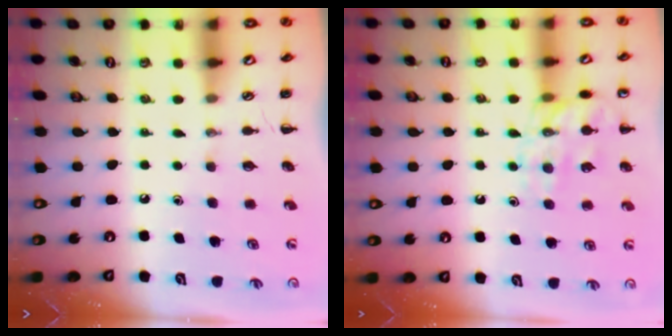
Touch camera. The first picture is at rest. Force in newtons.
{"total": 13.9, "press": 13.9, "slide": 1.3}